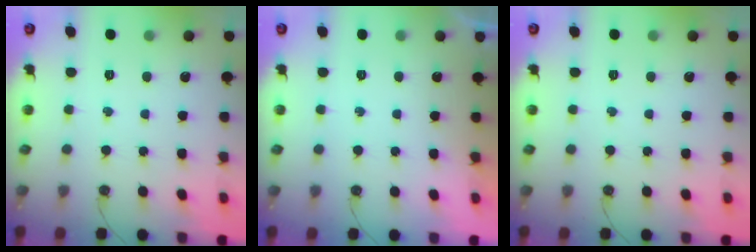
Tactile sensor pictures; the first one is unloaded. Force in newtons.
{"total": 0.0}
{"total": 0.0}